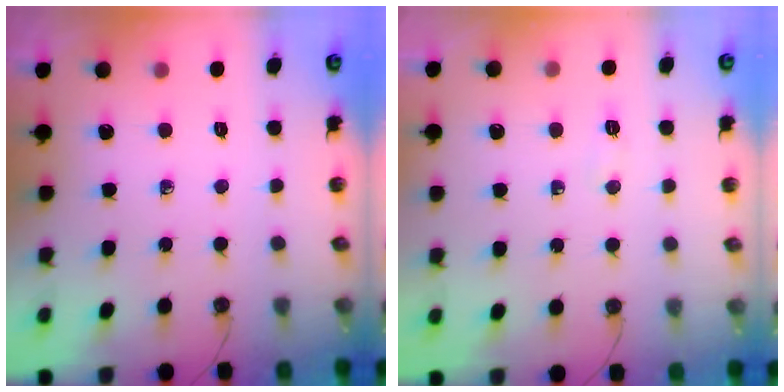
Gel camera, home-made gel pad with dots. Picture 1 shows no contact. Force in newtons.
{"total": 4.1, "press": 4.0, "slide": 1.1}